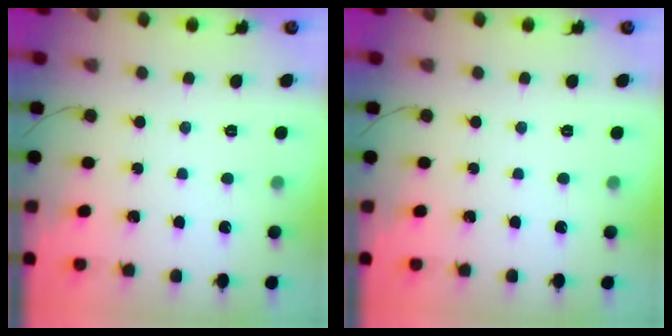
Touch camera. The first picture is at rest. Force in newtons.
{"total": 0.0}